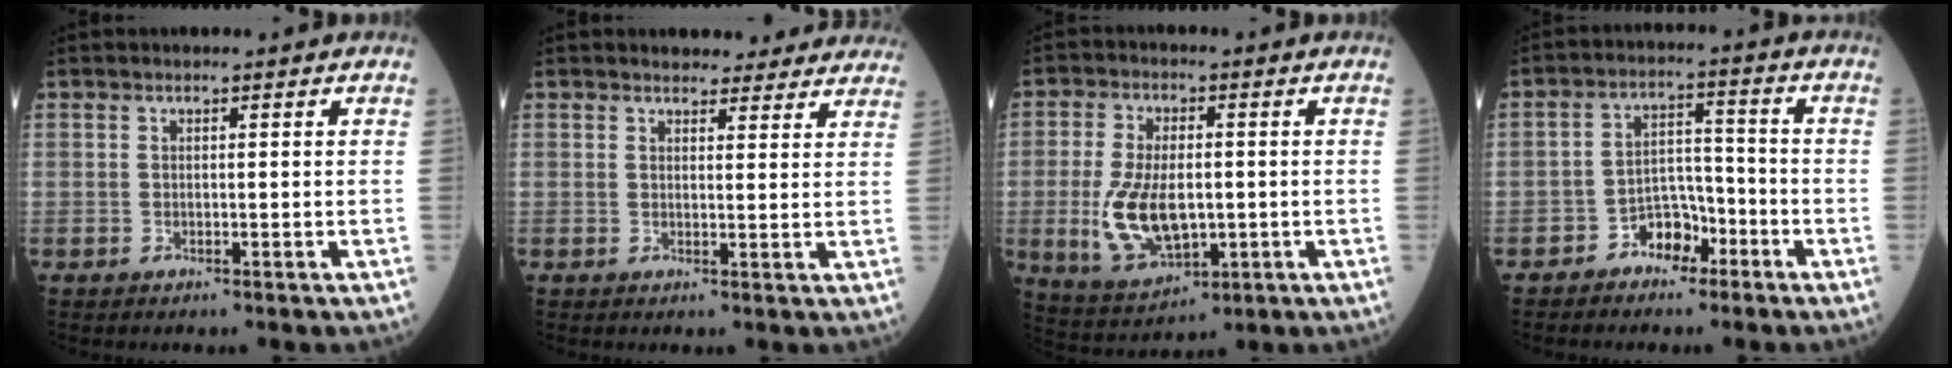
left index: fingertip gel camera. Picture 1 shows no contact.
{"total": 9.0, "force": [8.4, 2.7, 1.7], "torque": [0.005, 0.007, 0.078]}
{"total": 11.2, "force": [-1.6, 5.7, 9.5], "torque": [-0.196, -0.005, -0.017]}
{"total": 5.7, "force": [-3.7, 3.3, 2.7], "torque": [-0.042, 0.020, -0.067]}